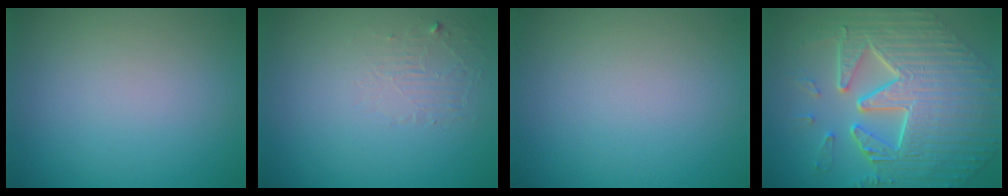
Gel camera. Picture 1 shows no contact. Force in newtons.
{"total": 1.4, "press": 0.1, "slide": 1.4}
{"total": 0.0}
{"total": 10.8, "press": 7.4, "slide": 7.9}